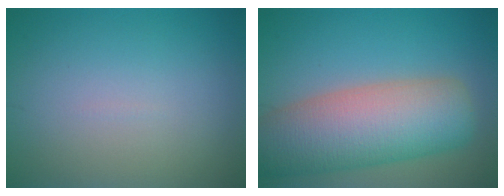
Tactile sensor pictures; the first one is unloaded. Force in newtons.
{"total": 10.5, "press": 10.5, "slide": 0.8}